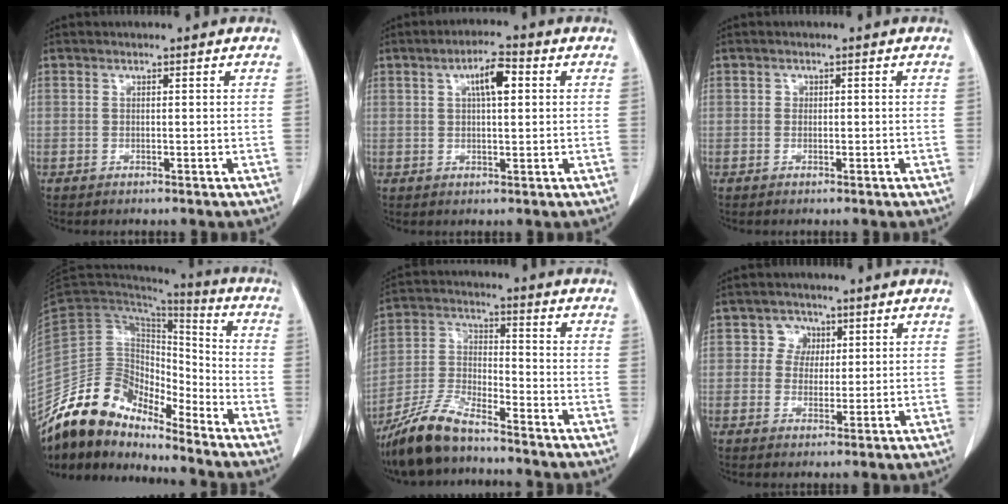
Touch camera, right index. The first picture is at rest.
{"total": 5.4, "force": [1.6, 1.5, 4.9], "torque": [-0.086, 0.009, 0.026]}
{"total": 0.8, "force": [0.0, 0.6, 0.4], "torque": [-0.005, 0.001, -0.003]}
{"total": 13.9, "force": [-12.2, 5.1, 4.2], "torque": [-0.064, 0.056, -0.231]}
{"total": 10.7, "force": [-8.6, 2.2, 5.9], "torque": [-0.129, -0.011, -0.171]}
{"total": 3.6, "force": [1.1, 3.3, 0.7], "torque": [-0.002, 0.008, 0.014]}